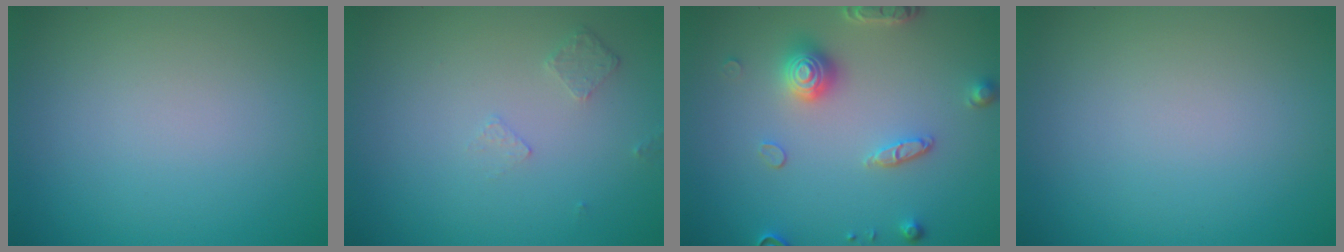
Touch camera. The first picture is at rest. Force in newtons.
{"total": 0.8, "press": 0.6, "slide": 0.5}
{"total": 3.7, "press": 3.3, "slide": 1.6}
{"total": 0.0}